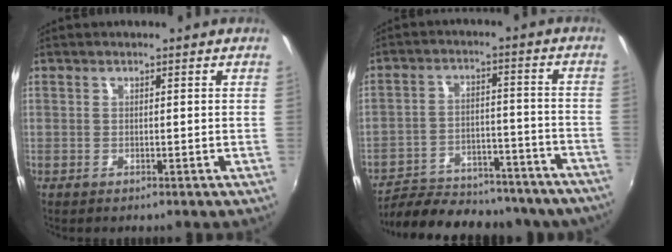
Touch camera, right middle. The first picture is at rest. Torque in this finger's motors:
{"motor_torque": [1.08, -1.06, 0.31, 0.13]}